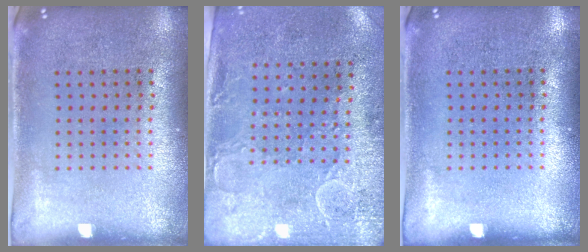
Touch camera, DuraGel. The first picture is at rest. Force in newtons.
{"total": 3.0, "press": 2.3, "slide": 1.9}
{"total": 0.0}